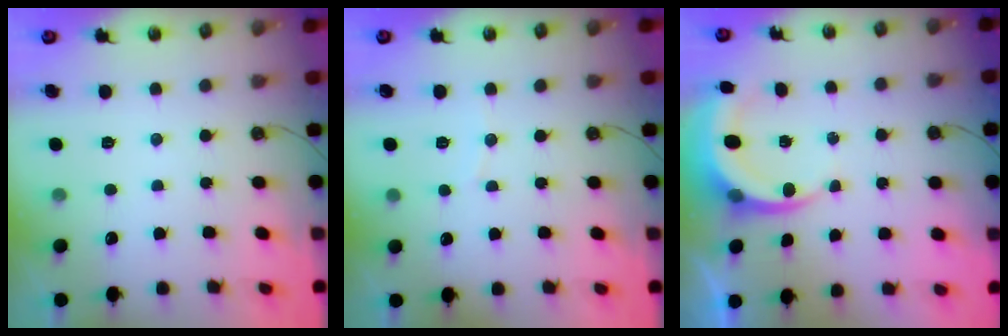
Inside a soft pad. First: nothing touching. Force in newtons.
{"total": 3.3, "press": 3.3, "slide": 0.4}
{"total": 6.8, "press": 6.8, "slide": 0.6}